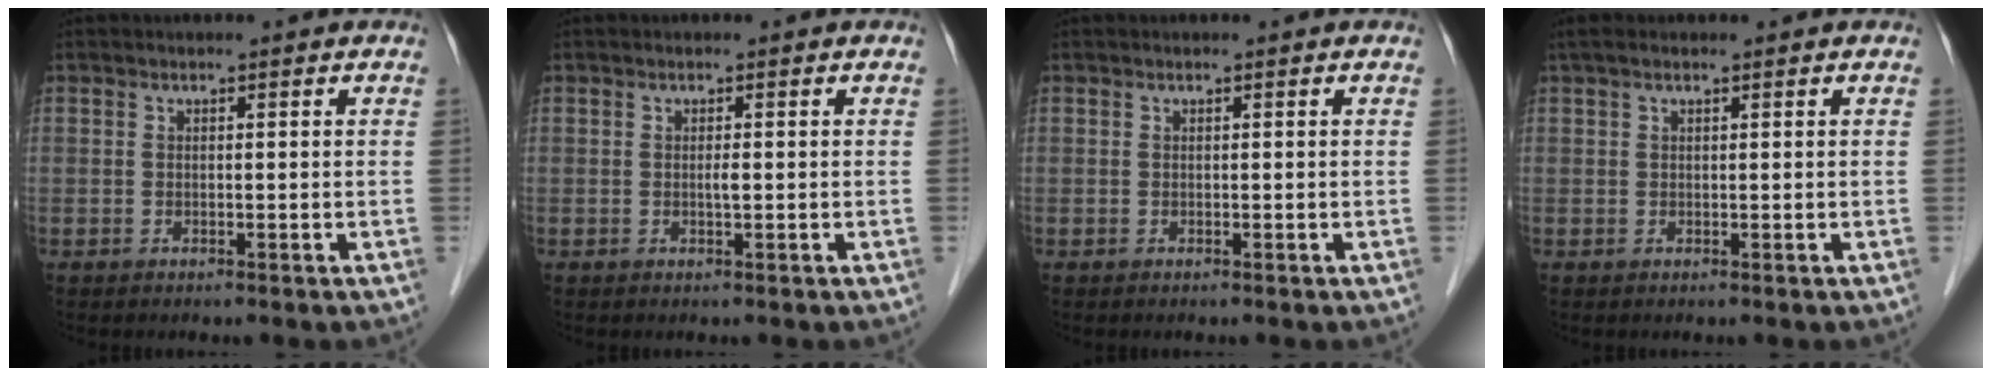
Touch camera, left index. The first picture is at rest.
{"total": 0.7, "force": [-0.1, 0.0, 0.7], "torque": [-0.013, -0.001, -0.005]}
{"total": 0.0}
{"total": 2.0, "force": [1.4, 0.5, 1.3], "torque": [-0.028, 0.028, 0.025]}